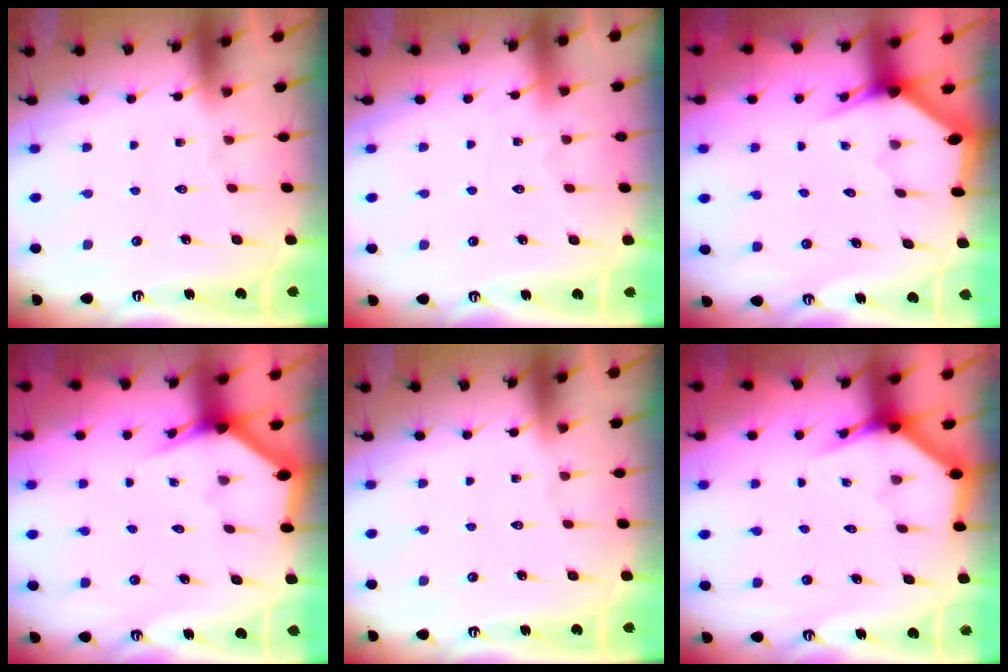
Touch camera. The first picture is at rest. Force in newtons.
{"total": 2.9, "press": 2.9, "slide": 0.4}
{"total": 3.0, "press": 3.0, "slide": 0.1}
{"total": 2.6, "press": 2.6, "slide": 0.0}
{"total": 0.0}
{"total": 3.9, "press": 3.9, "slide": 0.2}